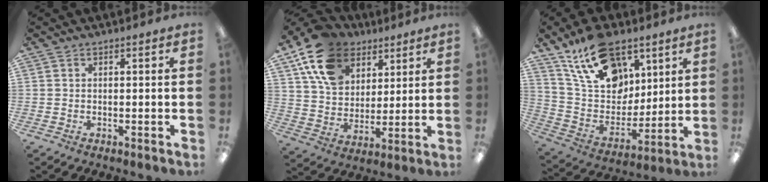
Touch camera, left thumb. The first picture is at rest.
{"total": 16.5, "force": [9.7, 11.4, 7.0], "torque": [-0.145, -0.034, 0.190]}
{"total": 20.5, "force": [12.2, 12.5, 10.6], "torque": [-0.190, -0.050, 0.227]}